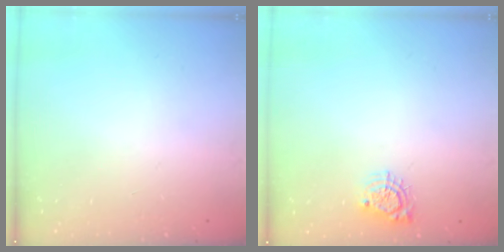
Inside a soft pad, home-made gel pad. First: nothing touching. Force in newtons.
{"total": 6.7, "press": 6.7, "slide": 0.1}